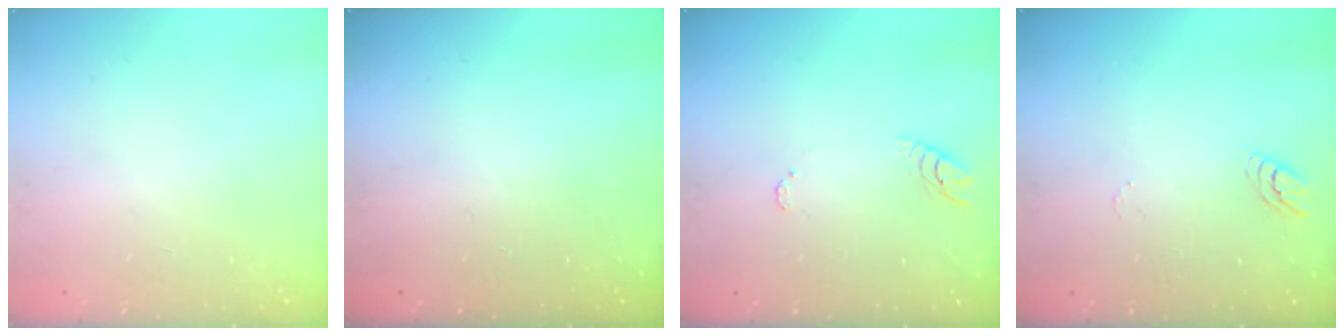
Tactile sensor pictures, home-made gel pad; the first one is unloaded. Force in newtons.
{"total": 0.0}
{"total": 3.2, "press": 3.2, "slide": 0.4}
{"total": 3.9, "press": 3.9, "slide": 0.3}